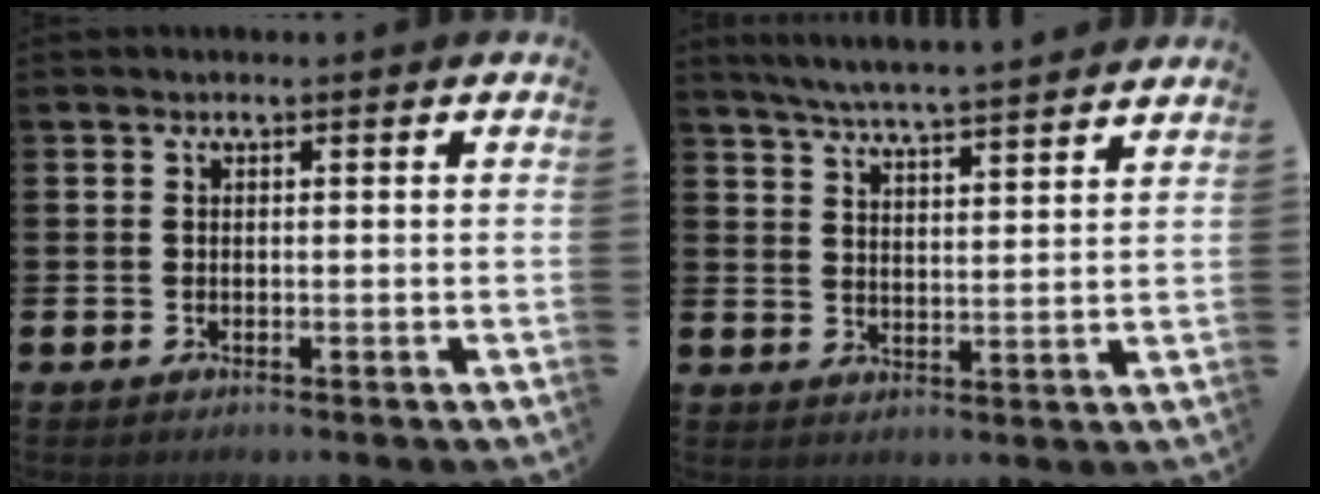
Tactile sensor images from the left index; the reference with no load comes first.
{"total": 5.9, "force": [5.8, -0.5, 1.2], "torque": [-0.043, -0.039, 0.102]}